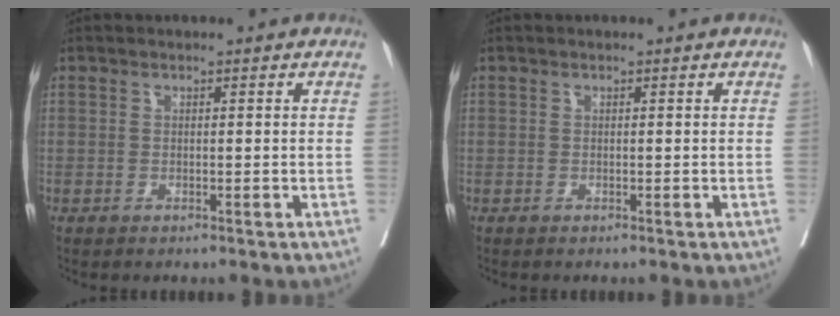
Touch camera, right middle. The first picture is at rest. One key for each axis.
{"total": 0.0}